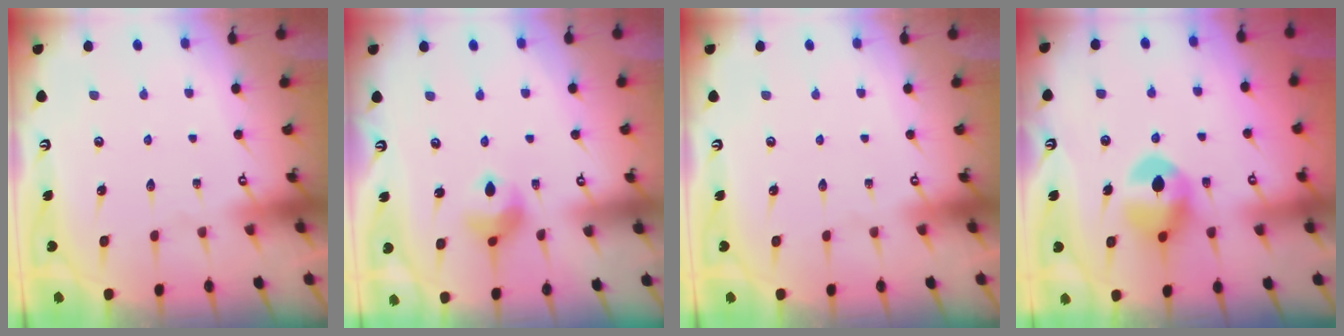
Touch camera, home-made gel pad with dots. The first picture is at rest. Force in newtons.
{"total": 7.5, "press": 7.4, "slide": 0.5}
{"total": 0.0}
{"total": 10.3, "press": 10.3, "slide": 0.0}